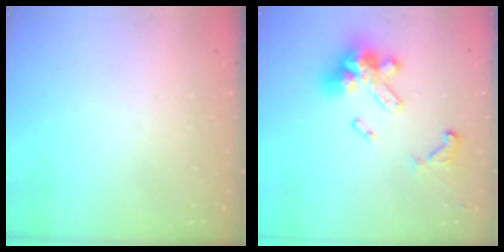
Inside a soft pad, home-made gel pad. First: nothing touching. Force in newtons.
{"total": 15.9, "press": 15.7, "slide": 1.9}